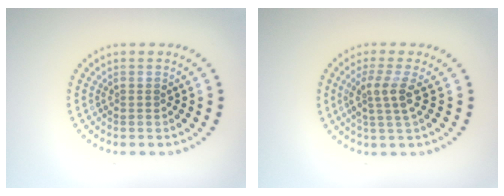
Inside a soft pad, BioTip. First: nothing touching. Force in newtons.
{"total": 2.7, "press": 2.0, "slide": 1.9}